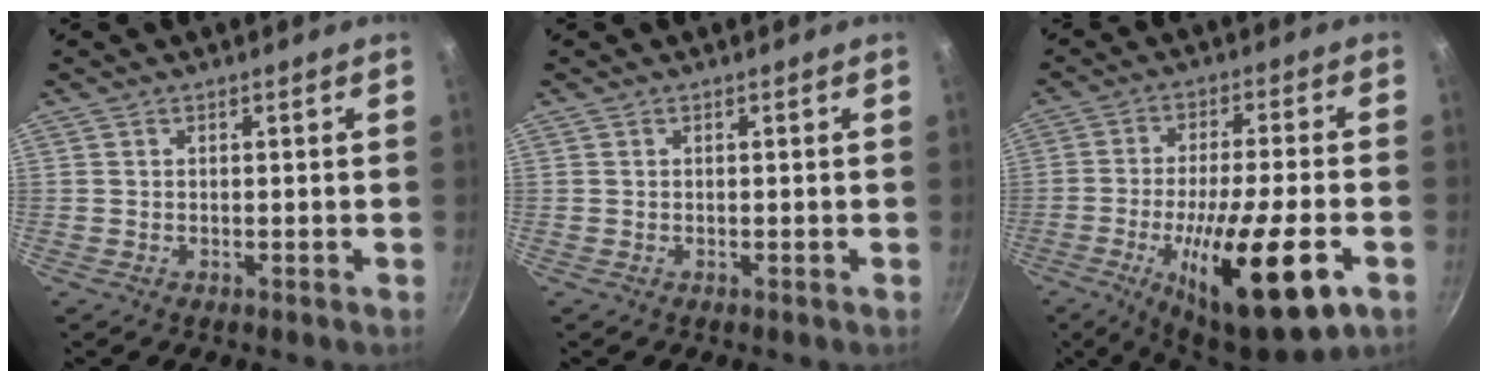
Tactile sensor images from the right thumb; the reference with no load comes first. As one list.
[{"total": 0.0}, {"total": 20.6, "force": [-7.6, 5.1, 18.4], "torque": [-0.286, 0.014, -0.121]}]